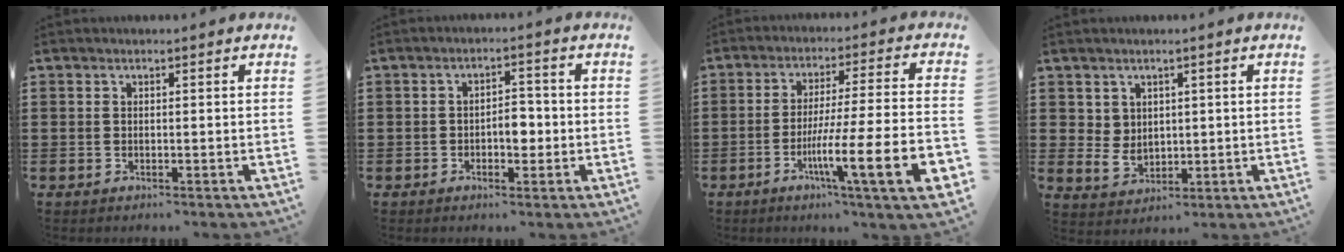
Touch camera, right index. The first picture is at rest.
{"total": 3.6, "force": [-0.8, 2.0, 2.8], "torque": [-0.046, 0.002, -0.019]}
{"total": 13.8, "force": [-6.1, 1.3, 12.3], "torque": [-0.214, -0.006, -0.106]}
{"total": 3.2, "force": [1.6, 2.6, 0.8], "torque": [-0.029, 0.005, 0.030]}